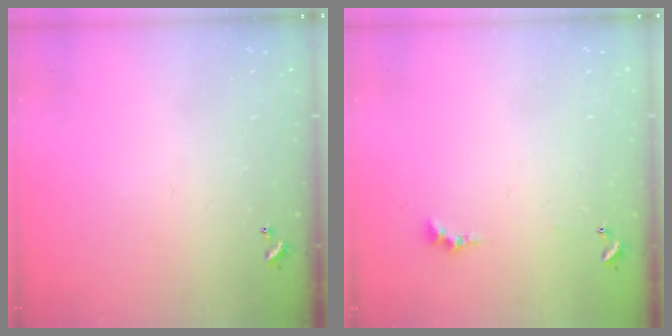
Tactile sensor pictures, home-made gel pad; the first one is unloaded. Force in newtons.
{"total": 0.6, "press": 0.4, "slide": 0.5}